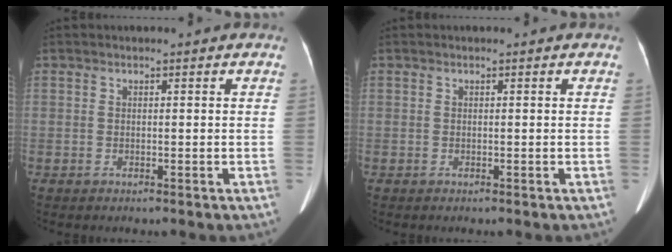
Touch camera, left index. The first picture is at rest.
{"total": 0.0}